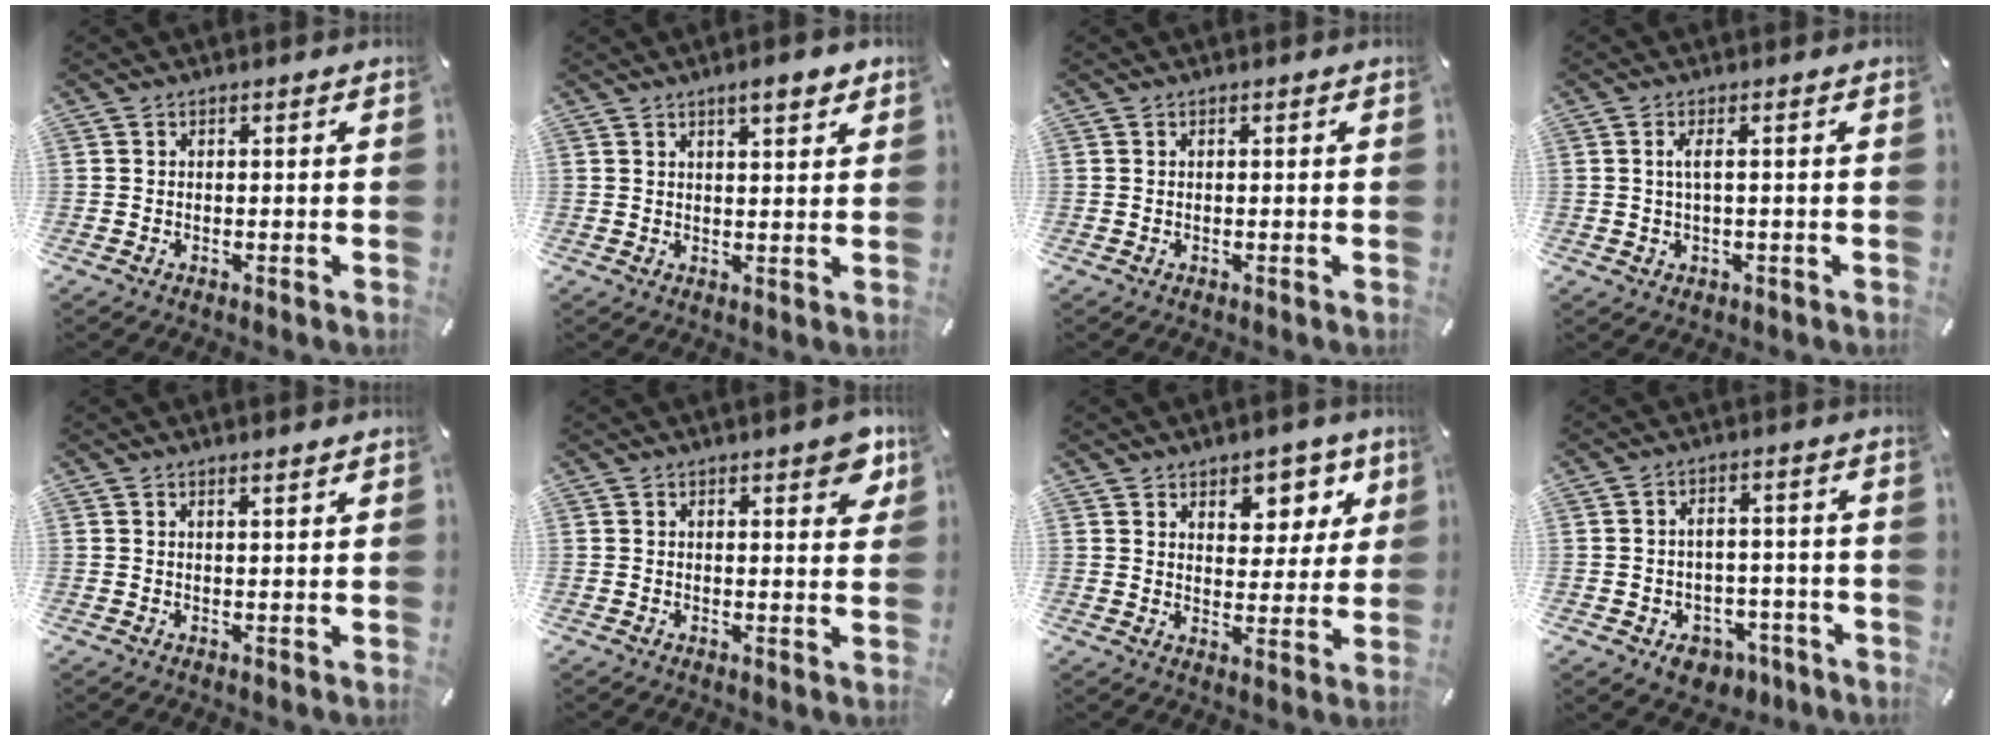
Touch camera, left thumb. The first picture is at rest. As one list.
[{"total": 4.7, "force": [3.3, 1.4, 3.1], "torque": [-0.043, -0.013, 0.052]}, {"total": 0.0}, {"total": 3.2, "force": [0.5, 1.2, 3.0], "torque": [-0.066, 0.002, 0.004]}, {"total": 1.3, "force": [1.2, -0.1, 0.5], "torque": [-0.009, -0.003, 0.022]}, {"total": 5.2, "force": [3.3, 2.2, 3.4], "torque": [-0.034, -0.017, 0.052]}, {"total": 7.5, "force": [4.7, 5.5, 2.2], "torque": [0.001, -0.041, 0.077]}, {"total": 6.3, "force": [-2.3, 5.0, 3.1], "torque": [-0.036, 0.021, -0.037]}]